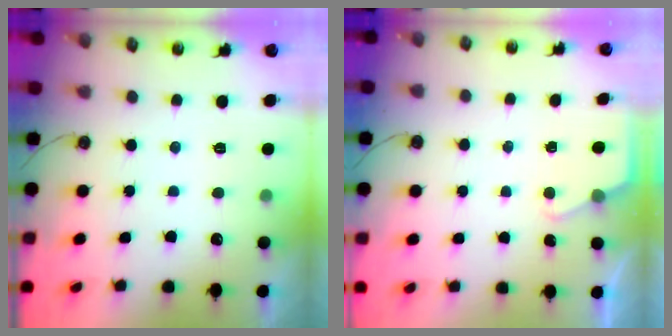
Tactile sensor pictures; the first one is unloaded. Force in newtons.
{"total": 2.7, "press": 2.7, "slide": 0.4}